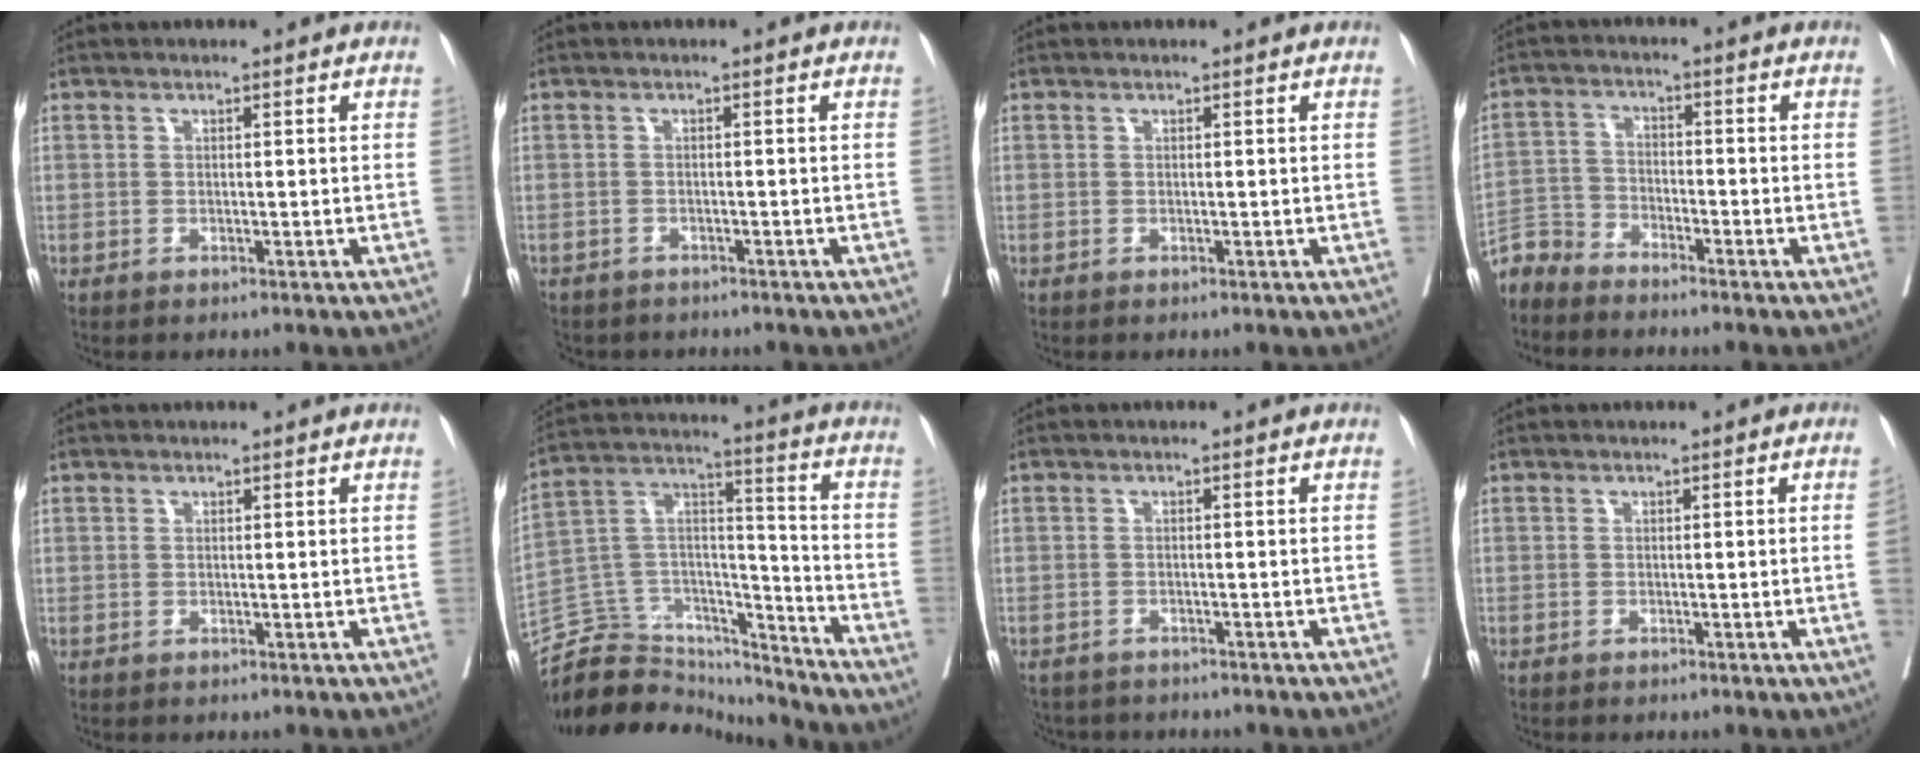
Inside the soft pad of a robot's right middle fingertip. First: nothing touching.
{"total": 5.8, "force": [-4.9, 2.9, 1.2], "torque": [-0.030, -0.005, -0.071]}
{"total": 0.0}
{"total": 5.0, "force": [-4.9, 1.1, -0.4], "torque": [0.007, -0.001, -0.101]}
{"total": 0.5, "force": [0.2, 0.5, 0.0], "torque": [0.006, 0.002, 0.001]}
{"total": 19.9, "force": [-18.9, 5.2, 3.4], "torque": [-0.080, 0.059, -0.309]}
{"total": 5.6, "force": [-5.1, 2.1, 0.7], "torque": [-0.014, -0.006, -0.074]}
{"total": 1.4, "force": [-0.2, -0.6, 1.2], "torque": [-0.013, -0.003, -0.002]}